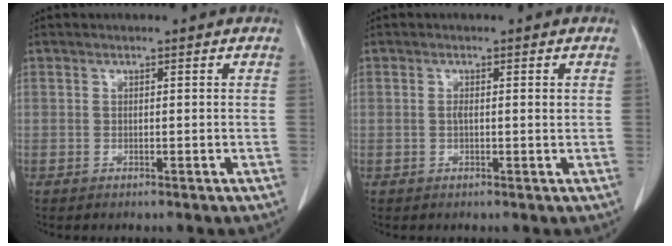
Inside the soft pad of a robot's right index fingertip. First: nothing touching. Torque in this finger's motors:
{"motor_torque": [-0.21, 0.14, -0.04, 0.00]}